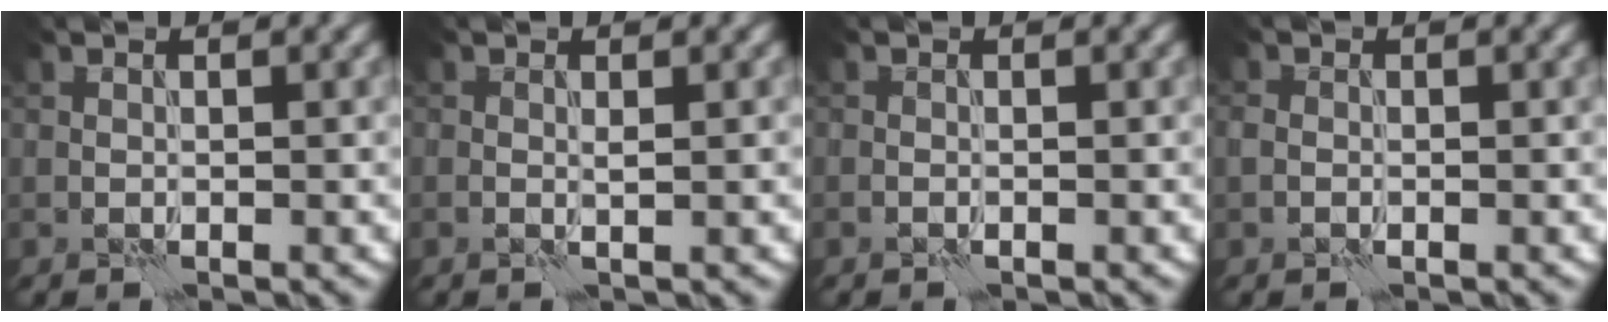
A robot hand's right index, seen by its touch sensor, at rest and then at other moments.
{"total": 0.5, "force": [0.3, -0.1, 0.5], "torque": [-0.009, 0.000, 0.003]}
{"total": 0.0}
{"total": 1.0, "force": [0.0, 0.9, 0.4], "torque": [-0.009, 0.001, -0.004]}